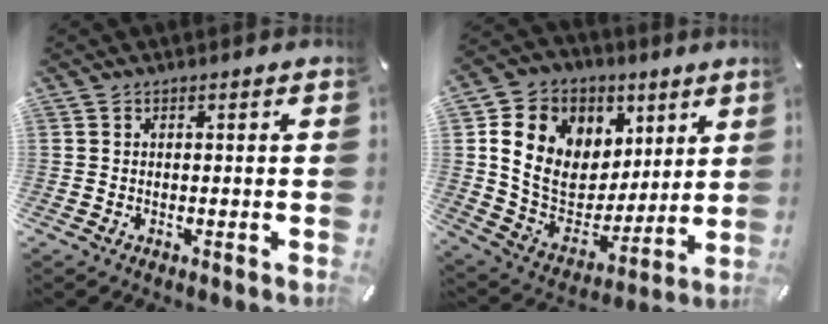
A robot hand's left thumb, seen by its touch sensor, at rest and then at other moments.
{"total": 15.1, "force": [4.9, 12.9, 6.2], "torque": [-0.104, -0.027, 0.101]}